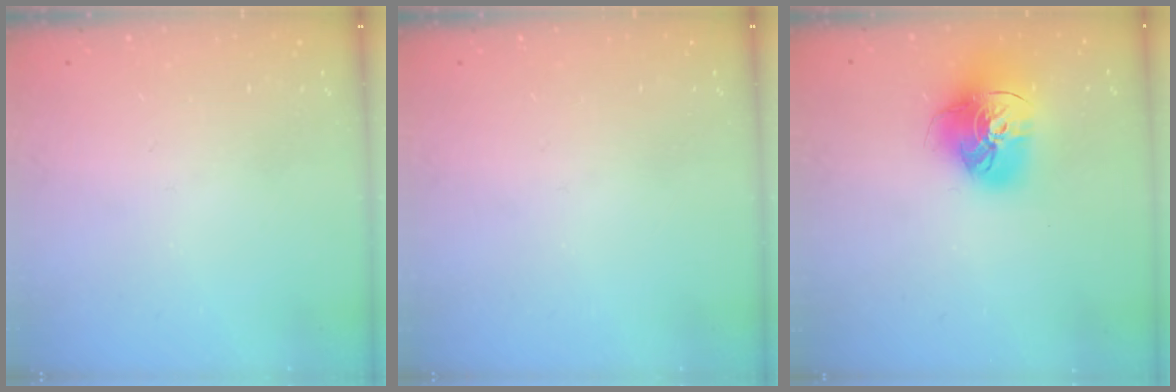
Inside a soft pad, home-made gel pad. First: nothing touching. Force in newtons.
{"total": 0.0}
{"total": 17.7, "press": 17.6, "slide": 1.8}